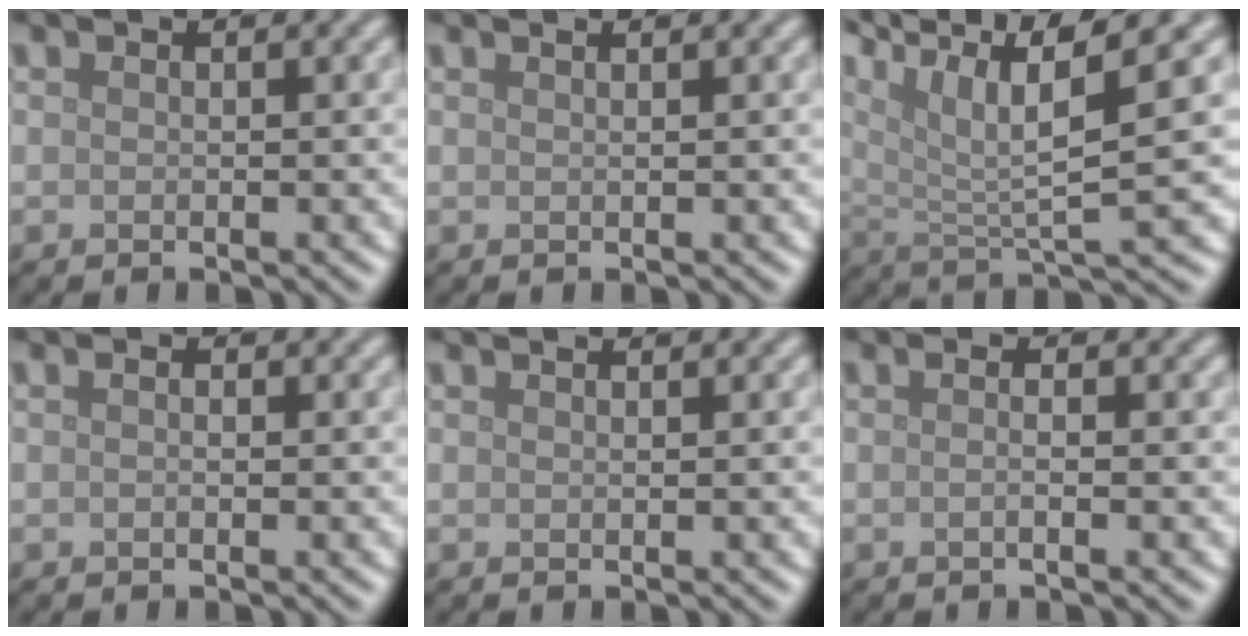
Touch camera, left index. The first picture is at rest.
{"total": 1.3, "force": [0.8, 0.5, 0.9], "torque": [-0.005, 0.001, -0.001]}
{"total": 10.3, "force": [5.4, 2.5, 8.4], "torque": [-0.155, 0.014, 0.099]}
{"total": 0.5, "force": [0.0, 0.2, 0.5], "torque": [-0.011, -0.001, -0.001]}
{"total": 0.8, "force": [0.5, 0.3, 0.5], "torque": [-0.001, 0.000, 0.003]}
{"total": 1.9, "force": [0.2, 0.8, 1.7], "torque": [-0.008, -0.006, -0.016]}